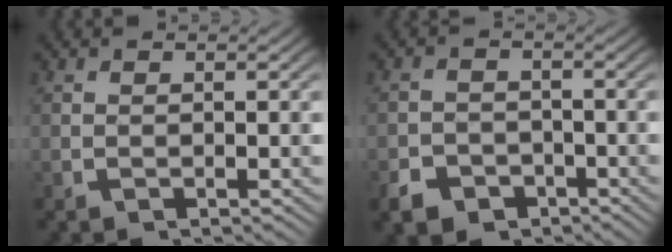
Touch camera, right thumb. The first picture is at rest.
{"total": 5.5, "force": [-3.8, 3.8, 1.3], "torque": [-0.016, -0.028, -0.061]}